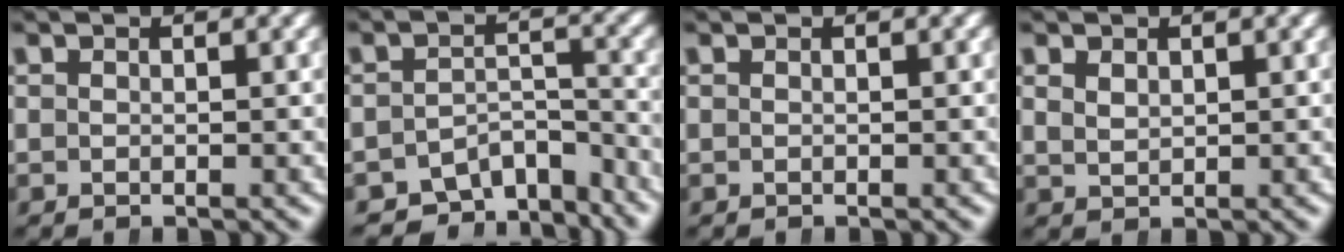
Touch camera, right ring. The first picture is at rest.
{"total": 7.8, "force": [-6.5, 3.3, 2.8], "torque": [-0.021, -0.019, -0.097]}
{"total": 0.0}
{"total": 1.2, "force": [1.0, 0.4, 0.6], "torque": [-0.002, -0.003, 0.027]}